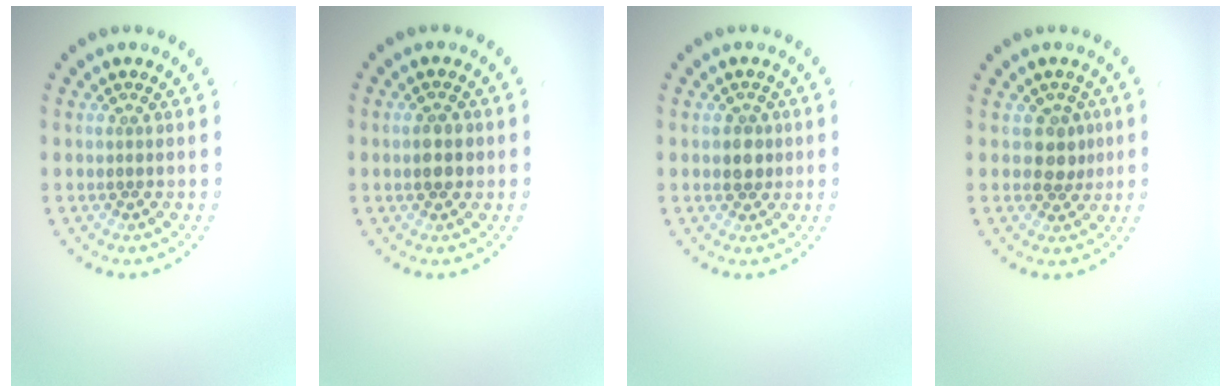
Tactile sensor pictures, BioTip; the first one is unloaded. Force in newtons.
{"total": 2.4, "press": 2.4, "slide": 0.1}
{"total": 1.8, "press": 1.7, "slide": 0.7}
{"total": 2.1, "press": 1.8, "slide": 1.1}